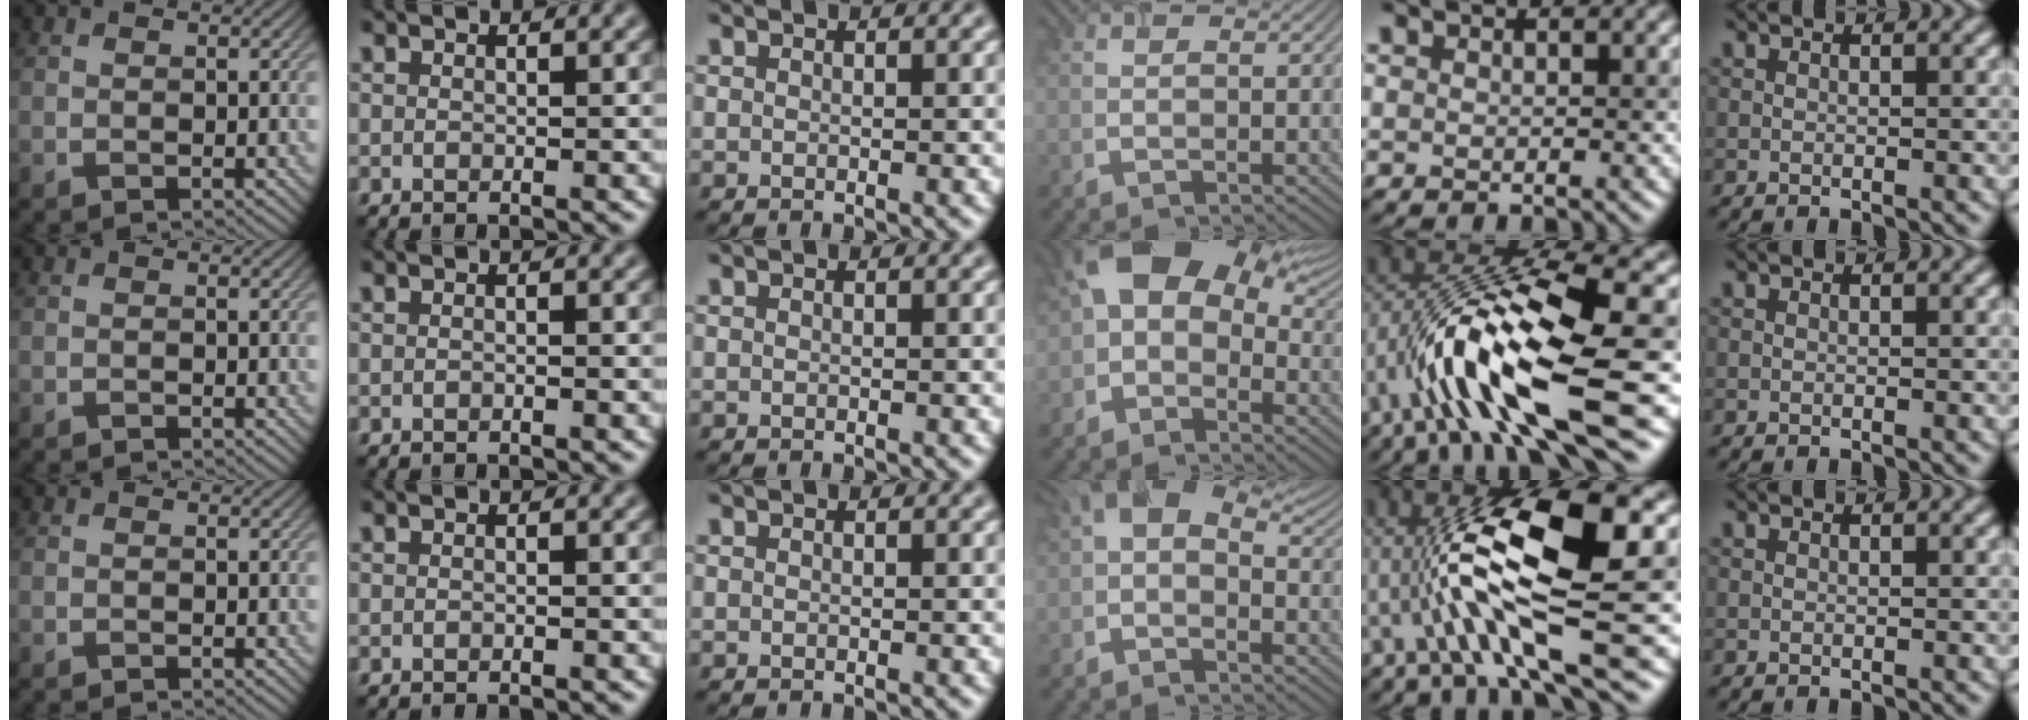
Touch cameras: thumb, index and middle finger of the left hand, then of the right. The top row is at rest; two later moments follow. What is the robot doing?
{"motion": "open", "object": "airpods case & airpods"}